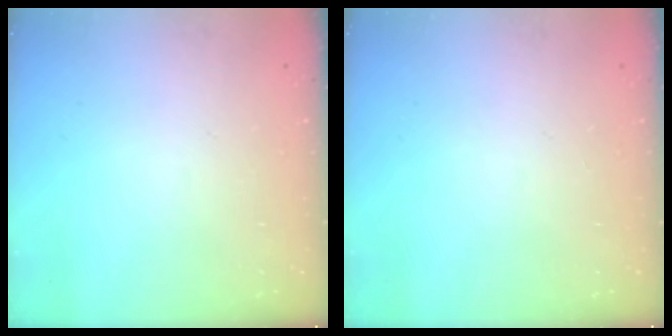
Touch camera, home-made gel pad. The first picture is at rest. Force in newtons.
{"total": 0.0}